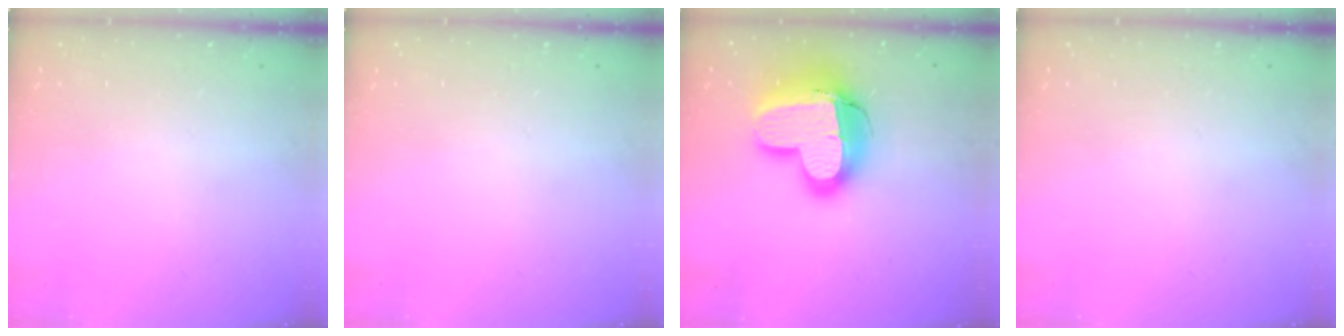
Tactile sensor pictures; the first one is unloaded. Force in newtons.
{"total": 0.0}
{"total": 18.9, "press": 18.8, "slide": 2.2}
{"total": 0.0}